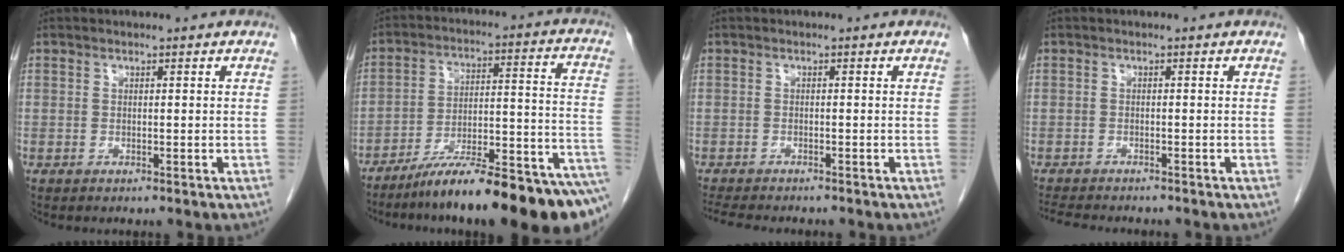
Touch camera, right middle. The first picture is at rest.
{"total": 21.1, "force": [-15.9, 1.6, 13.8], "torque": [-0.135, 0.024, -0.248]}
{"total": 7.1, "force": [-6.2, 1.2, 3.1], "torque": [-0.051, -0.012, -0.094]}
{"total": 6.4, "force": [-5.8, 1.0, 2.5], "torque": [-0.042, -0.013, -0.090]}